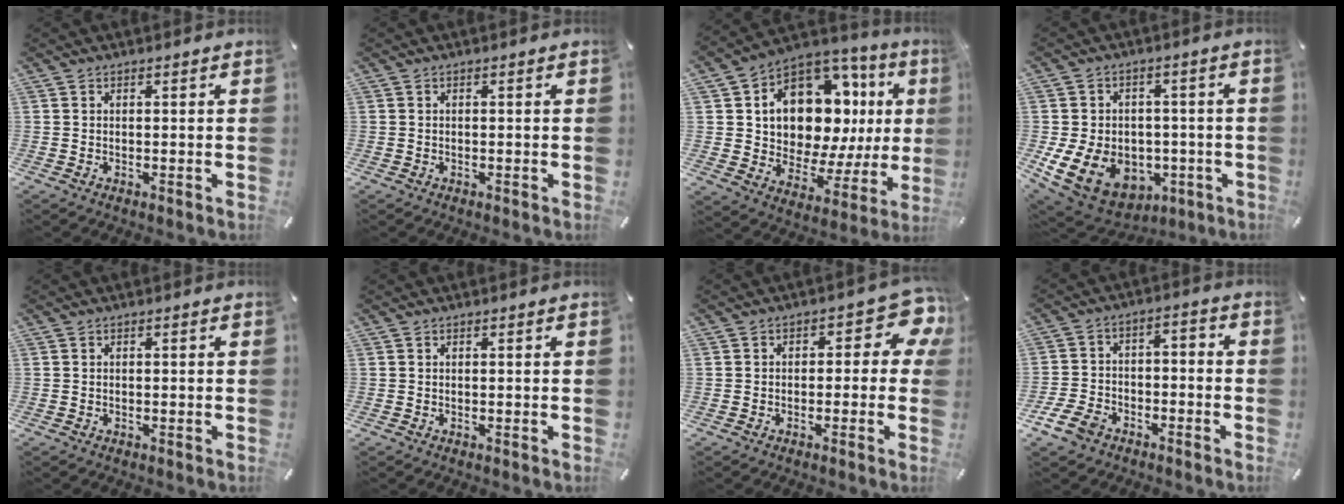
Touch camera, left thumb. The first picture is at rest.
{"total": 0.0}
{"total": 15.9, "force": [6.1, 10.4, 10.3], "torque": [-0.155, -0.061, 0.104]}
{"total": 12.9, "force": [-3.3, 10.5, 6.7], "torque": [-0.141, 0.014, -0.048]}
{"total": 0.0}
{"total": 0.0}
{"total": 8.3, "force": [1.9, 4.7, 6.6], "torque": [-0.084, -0.011, 0.031]}
{"total": 9.4, "force": [-6.3, 5.9, 3.7], "torque": [-0.068, 0.041, -0.117]}